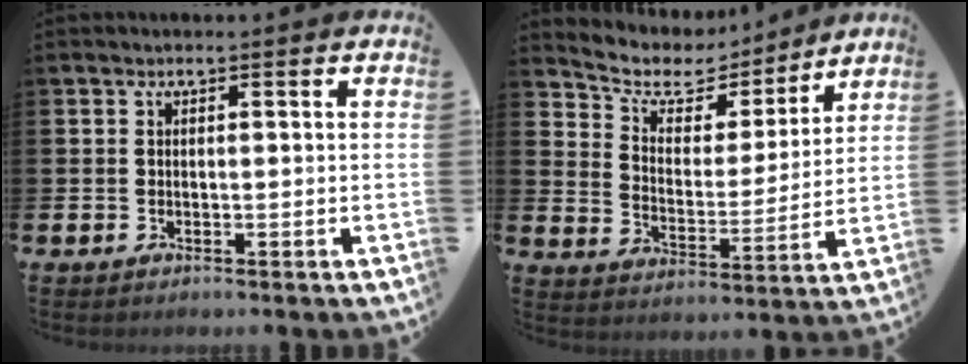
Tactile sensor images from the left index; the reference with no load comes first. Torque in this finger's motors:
{"motor_torque": [1.07, -1.07, 0.28, 0.02]}